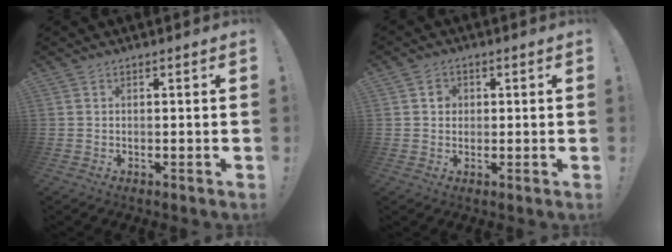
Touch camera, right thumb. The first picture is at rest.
{"total": 2.8, "force": [0.3, 2.7, 0.9], "torque": [-0.007, 0.001, 0.002]}